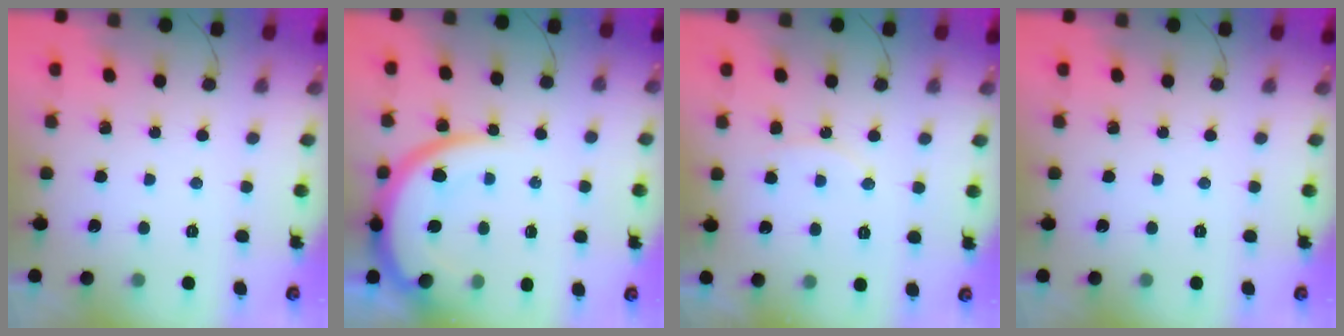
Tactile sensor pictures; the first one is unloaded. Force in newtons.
{"total": 12.4, "press": 12.3, "slide": 1.2}
{"total": 8.7, "press": 8.7, "slide": 0.4}
{"total": 0.0}